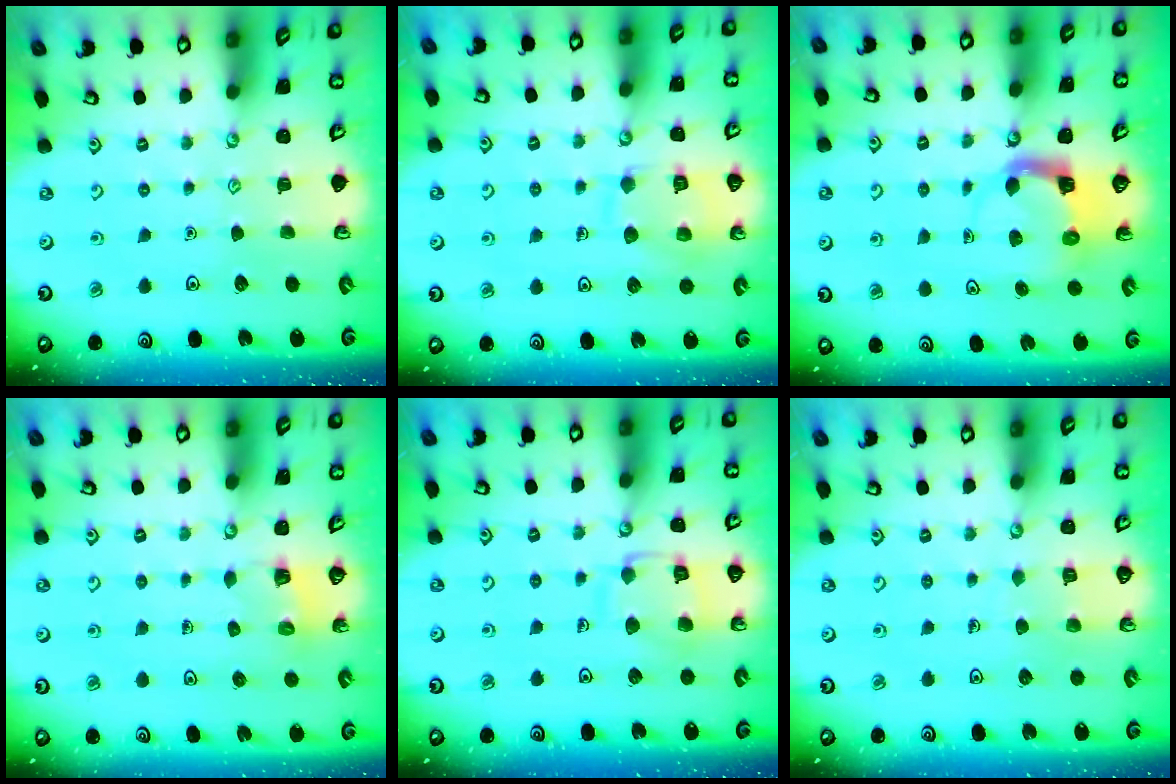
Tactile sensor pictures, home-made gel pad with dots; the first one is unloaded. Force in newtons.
{"total": 11.9, "press": 11.9, "slide": 1.1}
{"total": 3.8, "press": 3.7, "slide": 0.6}
{"total": 2.6, "press": 2.6, "slide": 0.3}
{"total": 11.6, "press": 11.5, "slide": 0.8}
{"total": 5.1, "press": 5.1, "slide": 0.3}